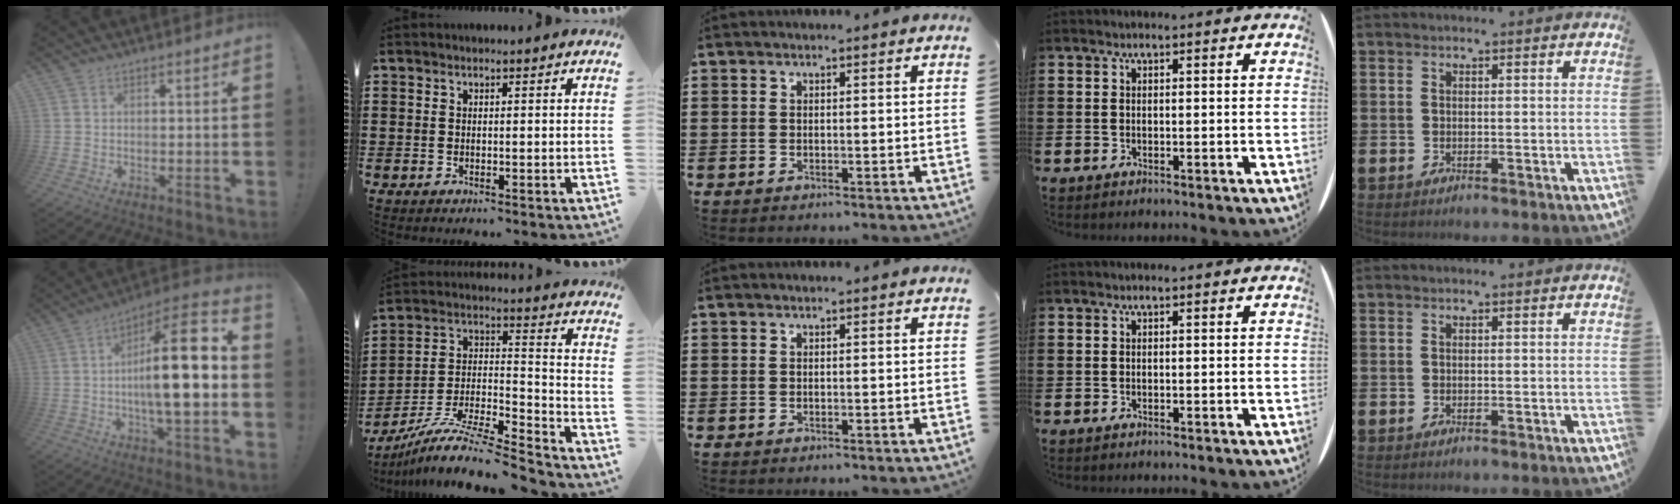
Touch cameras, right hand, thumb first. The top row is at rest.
{"thumb": {"total": 19.9, "force": [-1.3, 4.9, 19.2], "torque": [-0.307, 0.001, -0.033]}, "index": {"total": 9.9, "force": [-8.6, 1.2, 4.6], "torque": [-0.092, 0.005, -0.177]}}